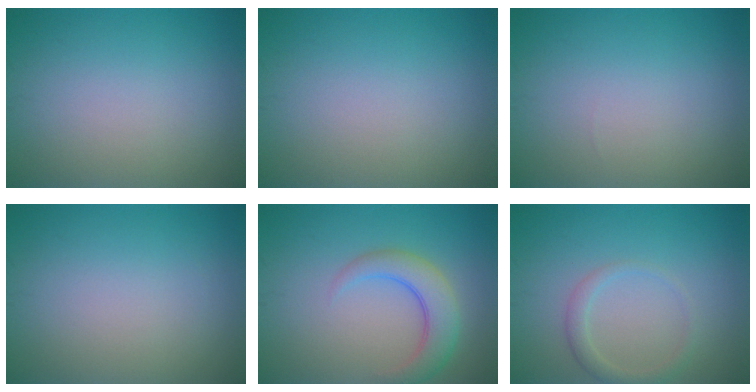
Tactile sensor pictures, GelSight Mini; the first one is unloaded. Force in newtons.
{"total": 0.0}
{"total": 0.0}
{"total": 0.0}
{"total": 4.1, "press": 4.1, "slide": 0.3}
{"total": 1.7, "press": 1.7, "slide": 0.1}